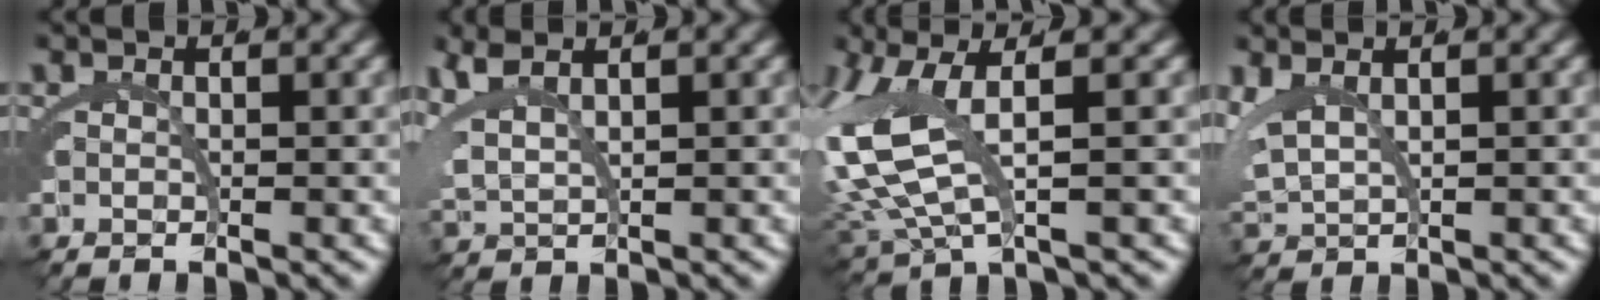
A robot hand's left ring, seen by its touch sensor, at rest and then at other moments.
{"total": 3.1, "force": [2.7, 0.9, 1.1], "torque": [-0.034, 0.009, 0.052]}
{"total": 6.5, "force": [2.0, 3.0, 5.4], "torque": [-0.144, -0.005, 0.045]}
{"total": 2.4, "force": [1.9, 1.1, 1.1], "torque": [-0.036, 0.001, 0.044]}